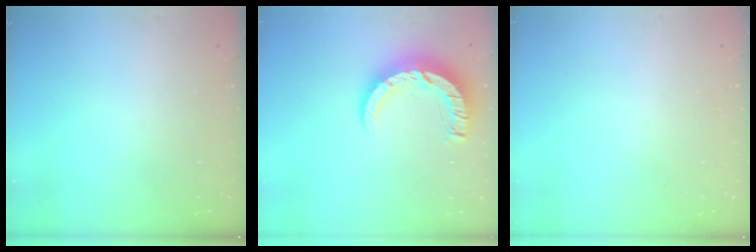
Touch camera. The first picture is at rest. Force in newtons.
{"total": 10.0, "press": 9.9, "slide": 1.0}
{"total": 2.4, "press": 2.4, "slide": 0.2}